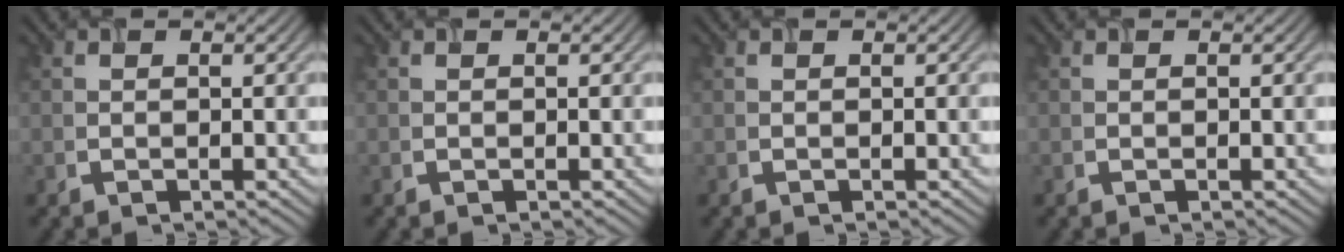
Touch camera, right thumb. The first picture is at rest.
{"total": 0.0}
{"total": 0.0}
{"total": 0.0}